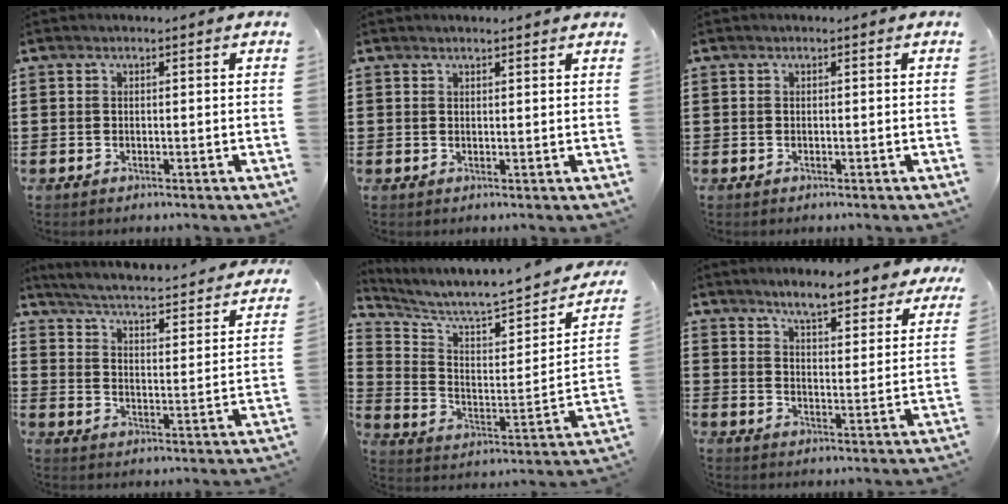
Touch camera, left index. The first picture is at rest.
{"total": 1.2, "force": [1.1, 0.0, 0.3], "torque": [-0.007, 0.000, 0.022]}
{"total": 0.0}
{"total": 2.3, "force": [1.8, -0.4, 1.3], "torque": [-0.040, -0.032, 0.017]}
{"total": 5.2, "force": [4.7, -0.1, 2.2], "torque": [-0.062, -0.057, 0.071]}
{"total": 6.2, "force": [5.9, 0.1, 1.9], "torque": [-0.054, -0.037, 0.100]}